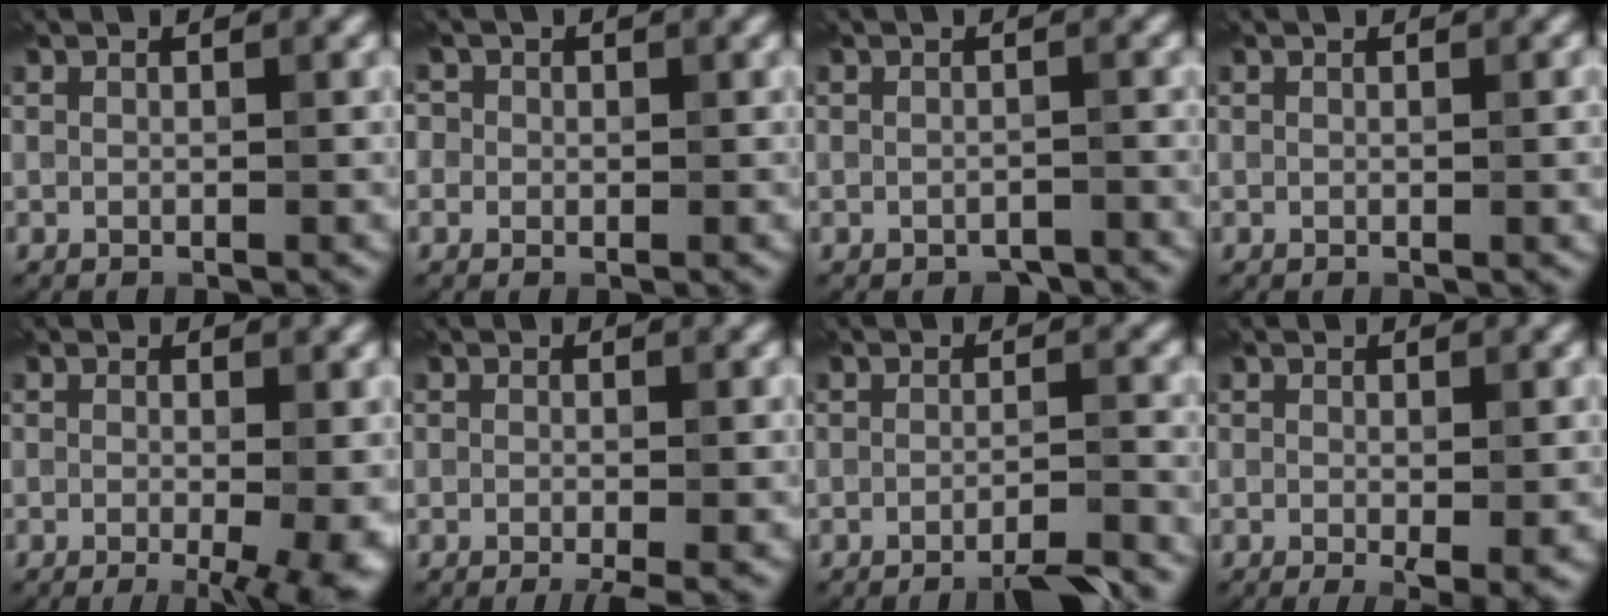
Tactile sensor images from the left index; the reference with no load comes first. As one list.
[{"total": 1.8, "force": [0.5, 1.7, 0.2], "torque": [0.018, 0.002, -0.015]}, {"total": 1.1, "force": [-1.0, 0.4, 0.1], "torque": [-0.001, 0.002, -0.017]}, {"total": 0.8, "force": [0.0, 0.2, 0.7], "torque": [-0.007, 0.000, -0.001]}, {"total": 6.9, "force": [-1.4, 2.5, 6.3], "torque": [-0.046, -0.004, -0.015]}, {"total": 1.9, "force": [-0.9, 0.4, 1.6], "torque": [-0.020, -0.006, -0.016]}, {"total": 3.1, "force": [-2.3, 0.5, 2.1], "torque": [-0.025, 0.000, -0.044]}, {"total": 2.5, "force": [-0.5, 0.5, 2.4], "torque": [-0.035, -0.011, -0.003]}]